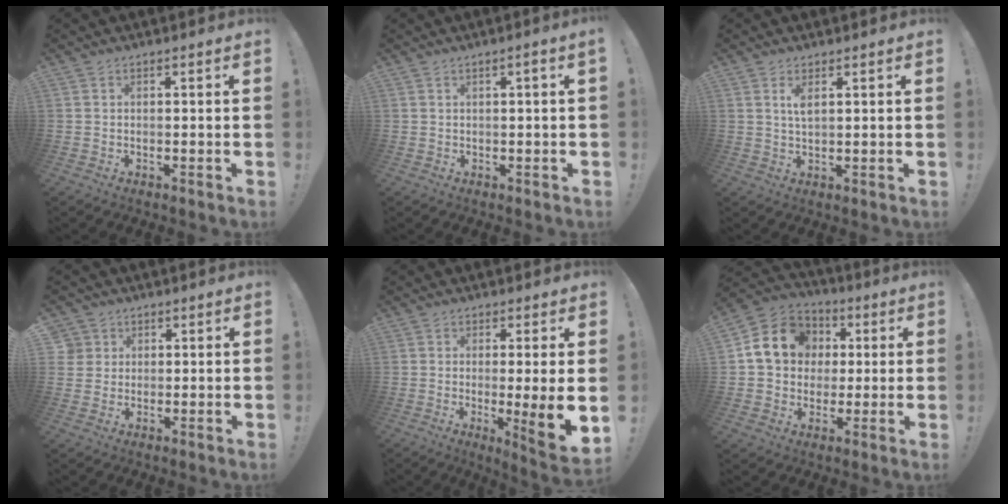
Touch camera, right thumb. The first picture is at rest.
{"total": 1.9, "force": [0.0, -0.3, 1.9], "torque": [-0.032, 0.001, -0.003]}
{"total": 3.1, "force": [1.3, 0.8, 2.6], "torque": [-0.041, -0.007, 0.019]}
{"total": 3.8, "force": [1.5, 3.4, 0.4], "torque": [-0.009, -0.005, 0.028]}
{"total": 9.4, "force": [-0.9, -0.2, 9.4], "torque": [-0.123, -0.017, -0.014]}
{"total": 14.7, "force": [3.2, 12.7, 6.7], "torque": [-0.089, 0.003, 0.071]}